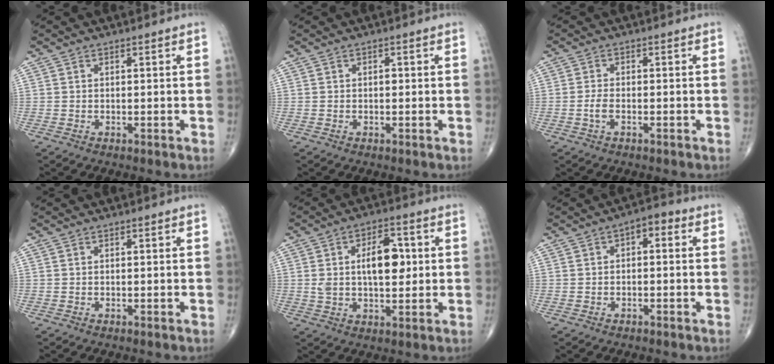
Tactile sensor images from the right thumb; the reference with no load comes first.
{"total": 0.7, "force": [0.0, 0.4, 0.6], "torque": [-0.004, 0.002, -0.002]}
{"total": 1.9, "force": [-0.7, 0.8, 1.6], "torque": [-0.037, 0.004, -0.015]}
{"total": 0.0}
{"total": 10.1, "force": [1.5, 5.2, 8.6], "torque": [-0.119, 0.003, 0.026]}
{"total": 2.3, "force": [0.4, 1.3, 1.8], "torque": [-0.014, 0.012, -0.004]}